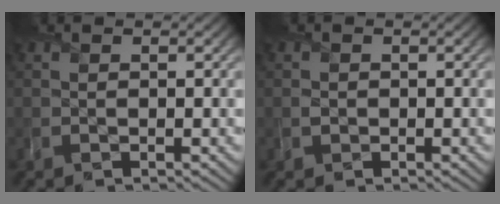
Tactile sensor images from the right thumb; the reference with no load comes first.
{"total": 0.7, "force": [0.0, 0.7, 0.0], "torque": [0.002, -0.001, -0.003]}